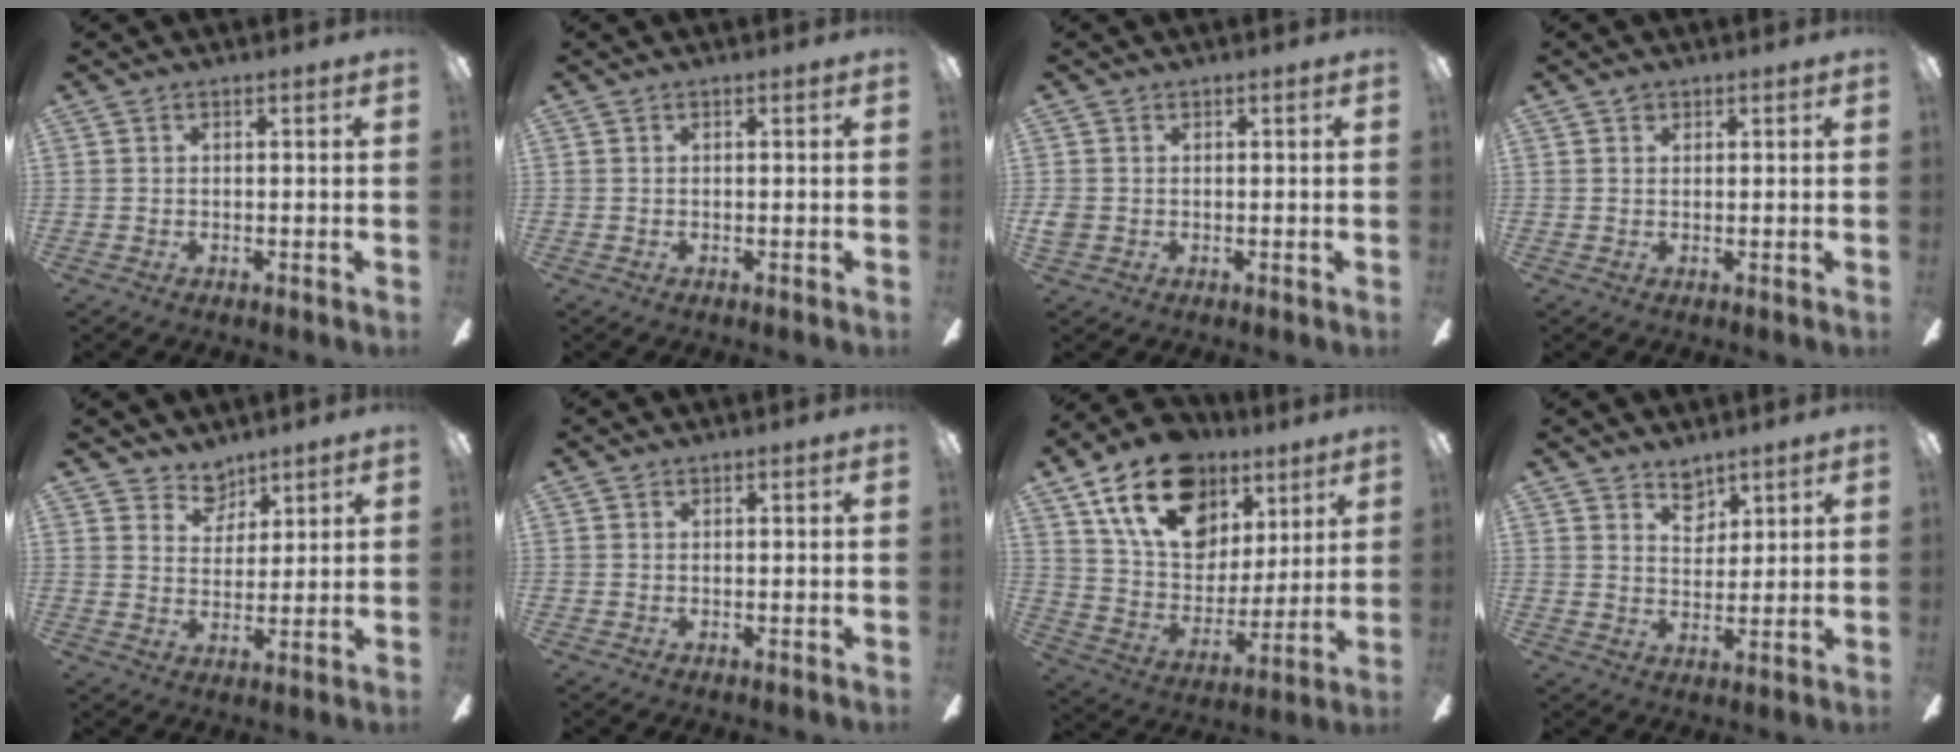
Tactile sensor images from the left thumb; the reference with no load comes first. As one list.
[{"total": 0.0}, {"total": 2.2, "force": [-0.1, 2.0, 0.9], "torque": [-0.014, 0.005, -0.003]}, {"total": 1.3, "force": [0.8, 0.8, 0.5], "torque": [-0.011, 0.002, 0.015]}, {"total": 5.9, "force": [4.9, 3.2, 0.2], "torque": [-0.002, -0.033, 0.090]}, {"total": 0.0}, {"total": 21.2, "force": [11.9, 13.7, 11.0], "torque": [-0.189, -0.049, 0.220]}, {"total": 5.2, "force": [4.2, 2.8, 1.3], "torque": [-0.013, -0.021, 0.076]}]